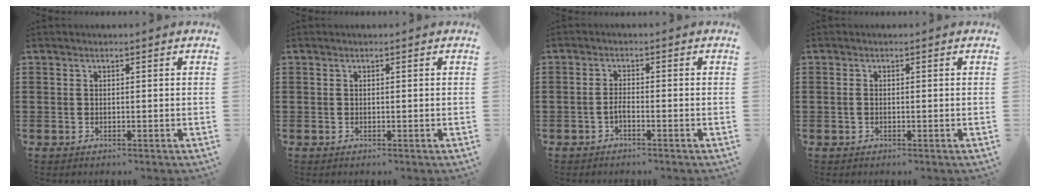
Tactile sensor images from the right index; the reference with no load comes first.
{"total": 0.0}
{"total": 1.3, "force": [-0.9, -0.4, 0.9], "torque": [-0.014, -0.002, -0.015]}
{"total": 0.6, "force": [-0.1, -0.1, 0.6], "torque": [-0.015, -0.002, -0.003]}